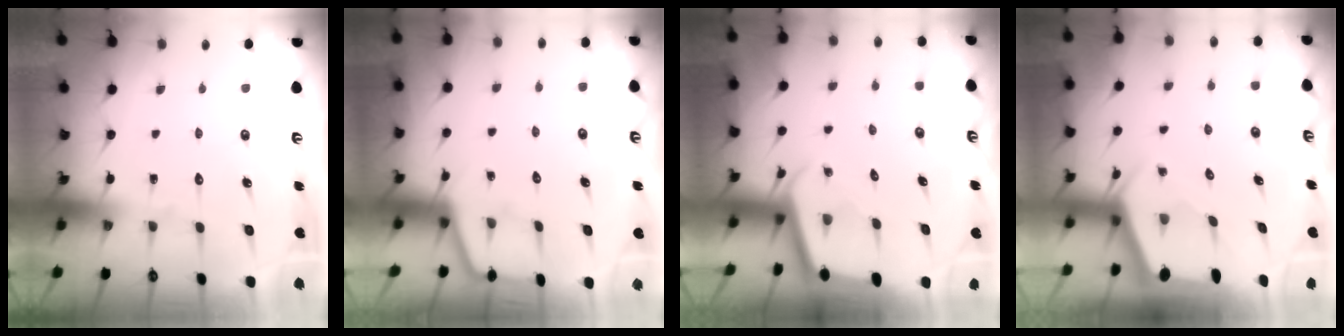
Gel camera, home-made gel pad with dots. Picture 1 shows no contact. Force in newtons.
{"total": 2.3, "press": 2.3, "slide": 0.4}
{"total": 1.9, "press": 1.9, "slide": 0.1}
{"total": 2.0, "press": 1.9, "slide": 0.3}